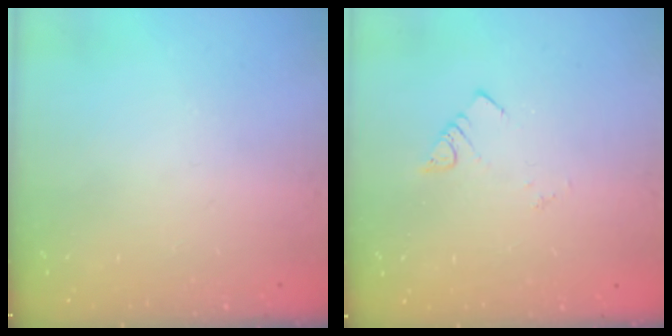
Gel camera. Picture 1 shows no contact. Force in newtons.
{"total": 1.9, "press": 1.9, "slide": 0.1}